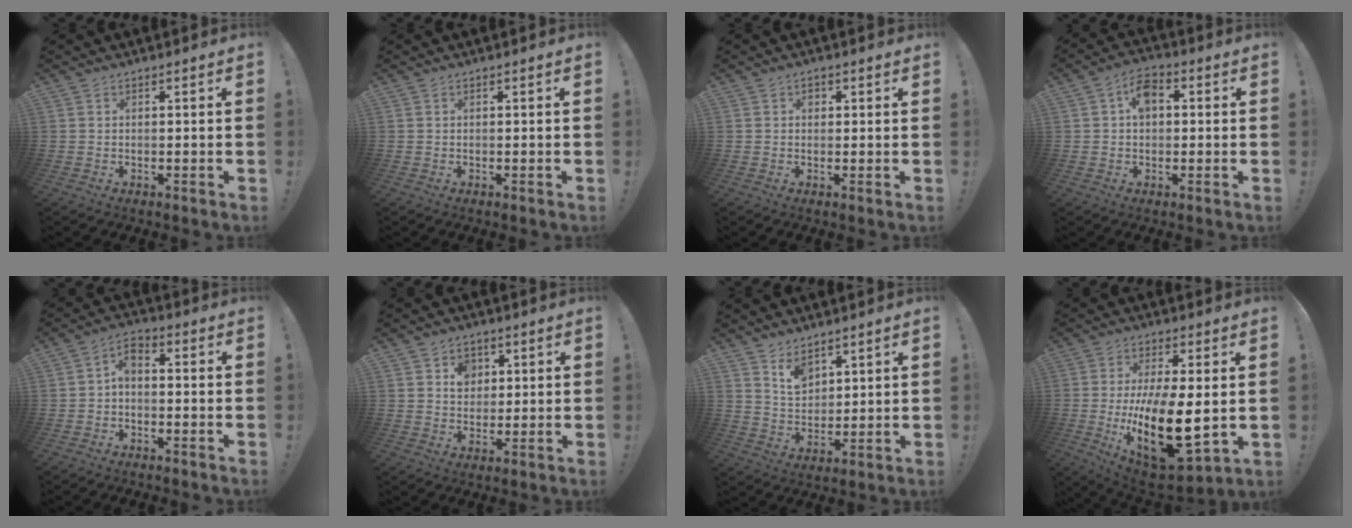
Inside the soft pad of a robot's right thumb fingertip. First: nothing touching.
{"total": 0.0}
{"total": 1.5, "force": [0.4, 1.2, 0.7], "torque": [-0.004, 0.001, 0.004]}
{"total": 6.1, "force": [0.9, 4.4, 4.2], "torque": [-0.069, 0.012, 0.018]}
{"total": 4.1, "force": [-1.0, 2.3, 3.2], "torque": [-0.075, 0.003, -0.020]}
{"total": 5.8, "force": [2.3, 4.9, 2.1], "torque": [-0.019, -0.009, 0.040]}
{"total": 7.0, "force": [5.0, 4.2, 2.4], "torque": [-0.041, -0.032, 0.095]}
{"total": 21.1, "force": [-1.5, 9.6, 18.7], "torque": [-0.322, -0.022, -0.008]}